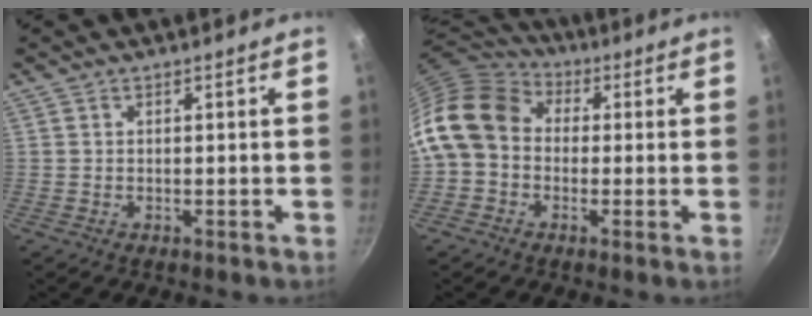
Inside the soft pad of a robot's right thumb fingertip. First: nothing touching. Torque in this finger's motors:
{"motor_torque": [1.10, 1.88, 0.72, -0.70, 0.35]}